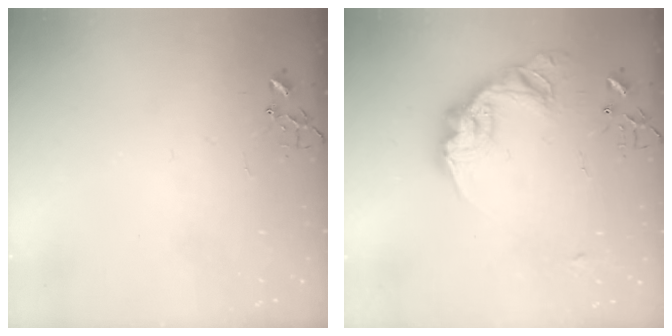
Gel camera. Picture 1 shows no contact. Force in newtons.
{"total": 16.0, "press": 16.0, "slide": 1.0}